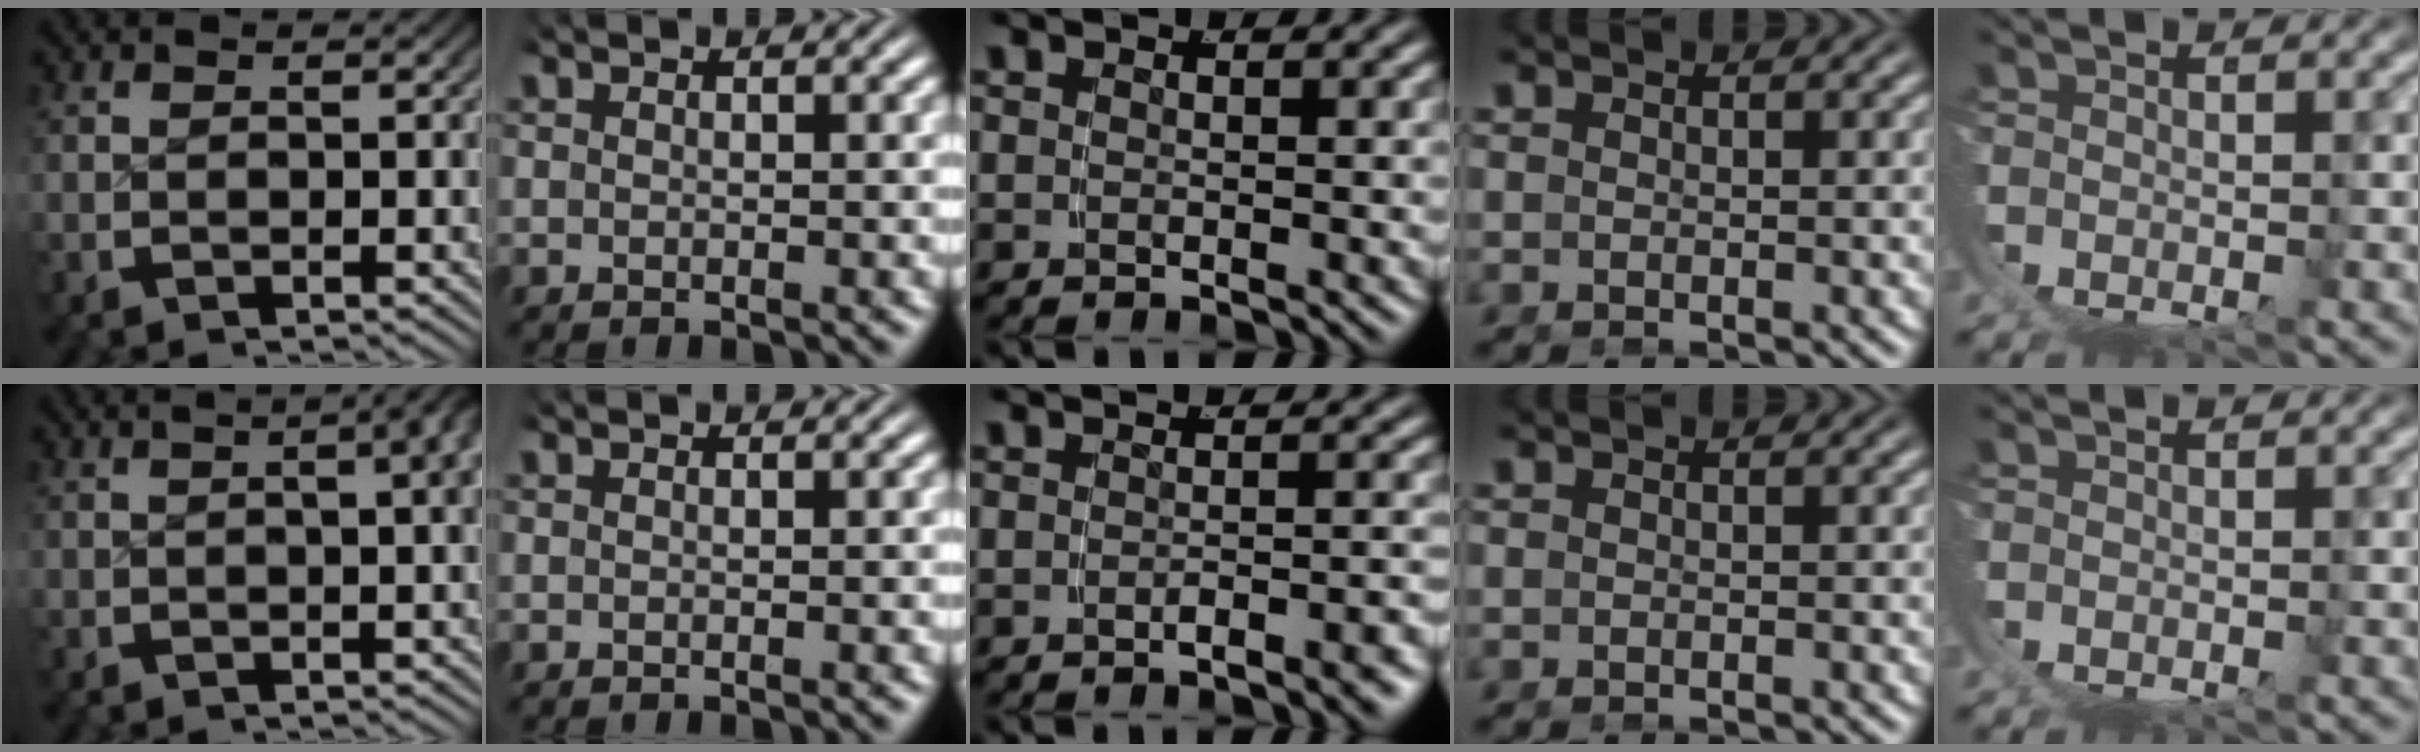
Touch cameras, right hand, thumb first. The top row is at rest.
{"thumb": {"total": 7.2, "force": [2.0, 3.6, 5.9], "torque": [-0.046, 0.030, 0.011]}, "middle": {"total": 1.9, "force": [-1.5, -0.4, 1.1], "torque": [-0.013, 0.011, -0.027]}}